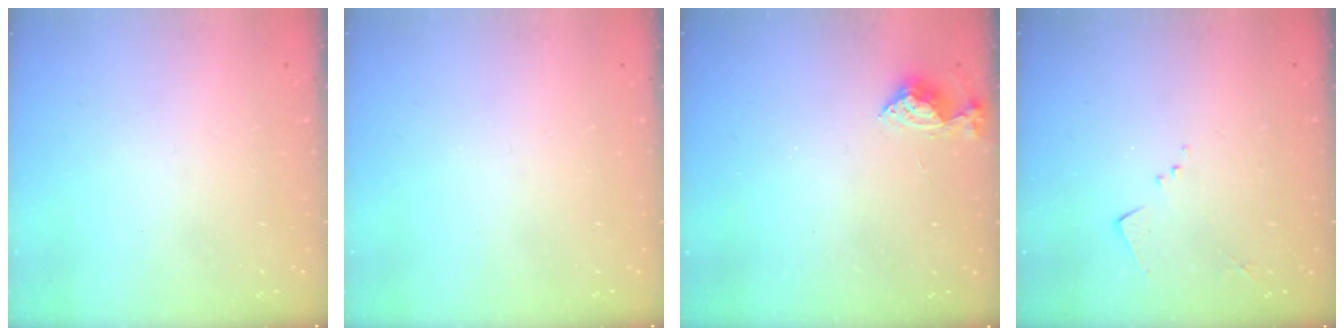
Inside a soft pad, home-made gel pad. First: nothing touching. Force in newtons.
{"total": 0.0}
{"total": 5.3, "press": 5.3, "slide": 0.7}
{"total": 5.7, "press": 5.7, "slide": 0.7}